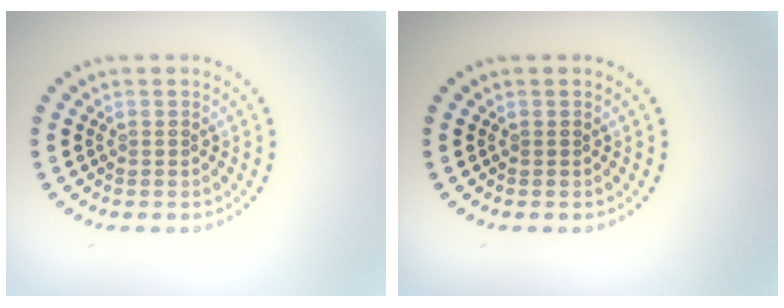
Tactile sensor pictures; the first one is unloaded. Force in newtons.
{"total": 0.0}